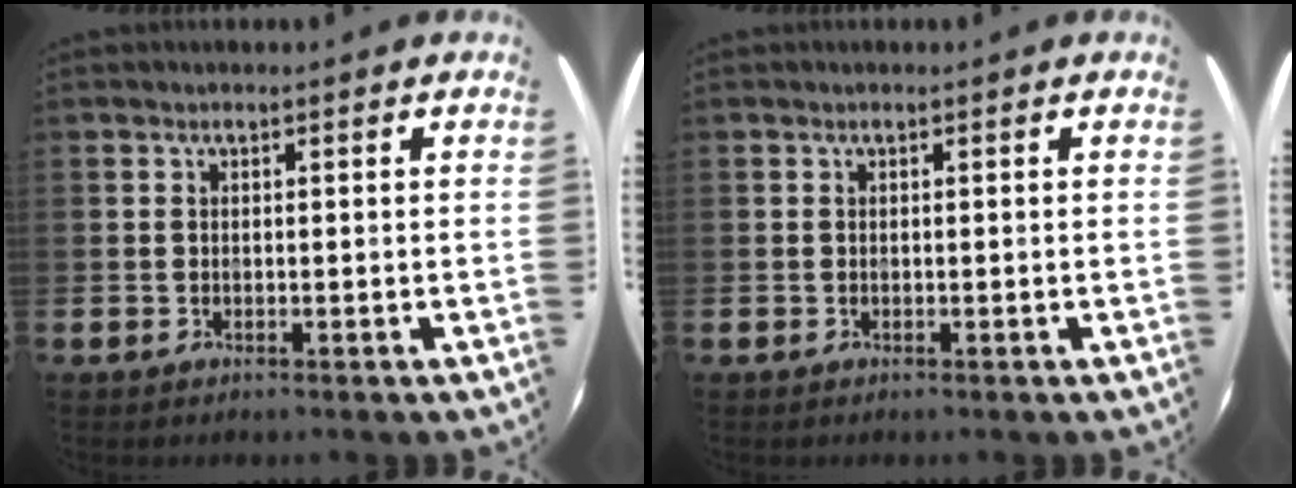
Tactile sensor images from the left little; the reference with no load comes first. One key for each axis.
{"total": 0.0}